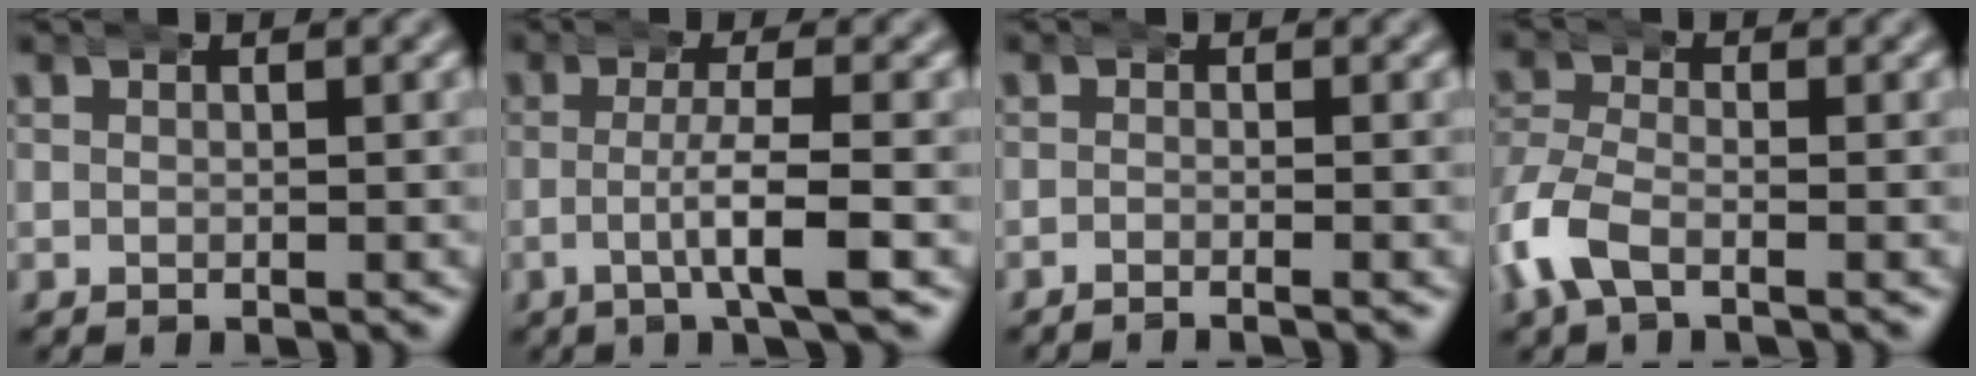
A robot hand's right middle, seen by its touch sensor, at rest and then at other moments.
{"total": 3.8, "force": [-1.2, 0.0, 3.6], "torque": [-0.069, 0.002, -0.024]}
{"total": 1.3, "force": [-1.2, -0.1, 0.5], "torque": [-0.006, 0.005, -0.027]}
{"total": 3.9, "force": [-1.8, 2.5, 2.4], "torque": [-0.080, -0.011, -0.029]}